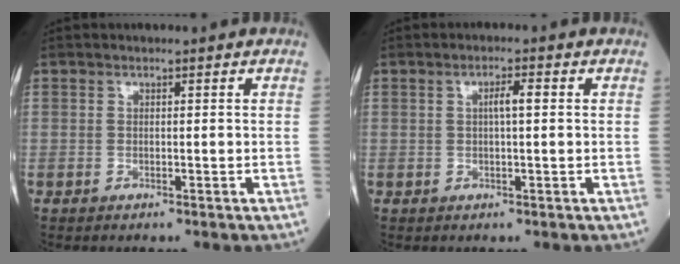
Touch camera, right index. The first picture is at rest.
{"total": 2.4, "force": [0.4, 0.3, 2.3], "torque": [-0.041, 0.004, 0.005]}